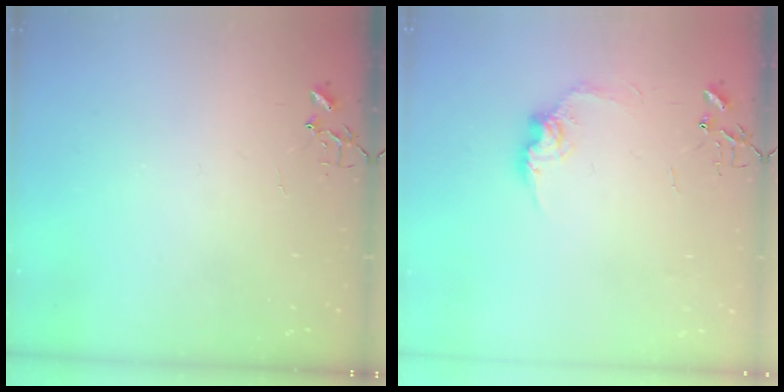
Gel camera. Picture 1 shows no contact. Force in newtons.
{"total": 10.1, "press": 10.0, "slide": 0.5}